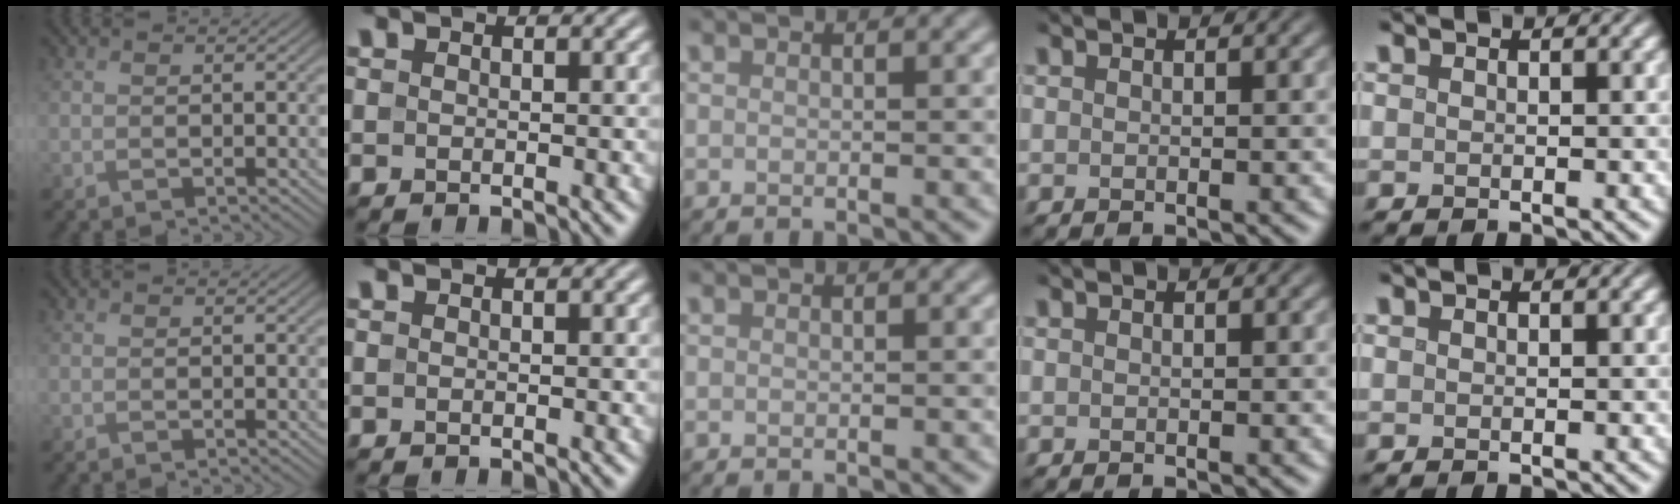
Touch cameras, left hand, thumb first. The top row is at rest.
{}